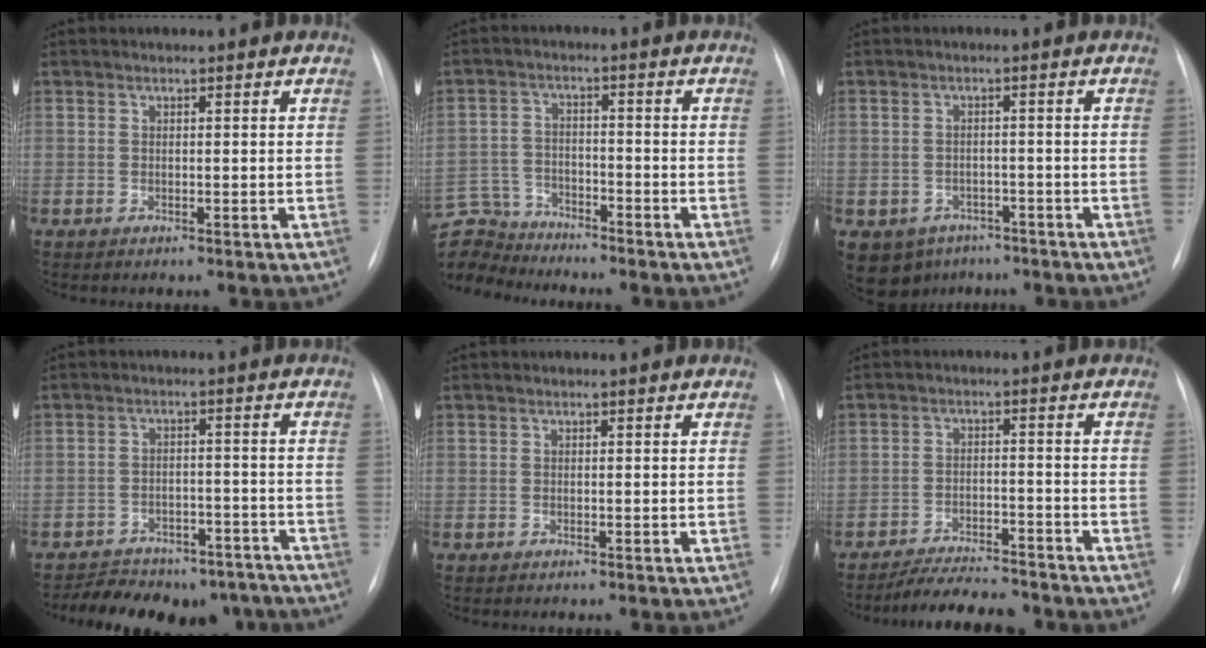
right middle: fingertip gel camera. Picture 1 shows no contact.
{"total": 10.5, "force": [-10.0, 3.1, 0.6], "torque": [-0.033, 0.017, -0.188]}
{"total": 7.5, "force": [-4.7, 5.6, 1.6], "torque": [-0.031, 0.010, -0.061]}
{"total": 15.1, "force": [-12.9, 6.8, 3.8], "torque": [-0.049, 0.026, -0.154]}
{"total": 0.0}
{"total": 8.7, "force": [-8.1, 1.8, 2.8], "torque": [-0.040, -0.005, -0.127]}